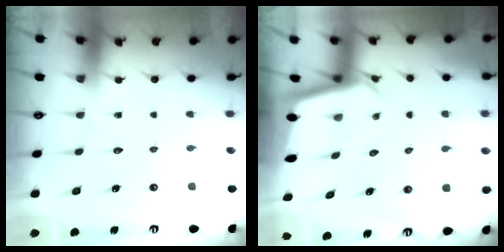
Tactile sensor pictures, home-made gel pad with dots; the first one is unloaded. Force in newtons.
{"total": 2.5, "press": 2.5, "slide": 0.0}